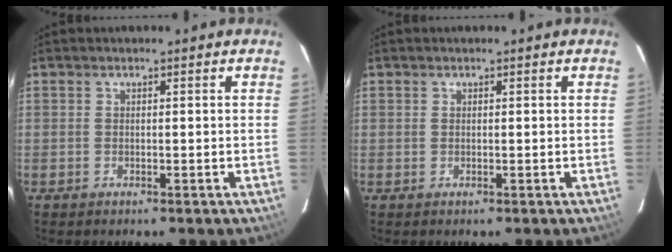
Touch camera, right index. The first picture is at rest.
{"total": 0.6, "force": [0.0, 0.5, -0.1], "torque": [0.004, 0.003, -0.001]}